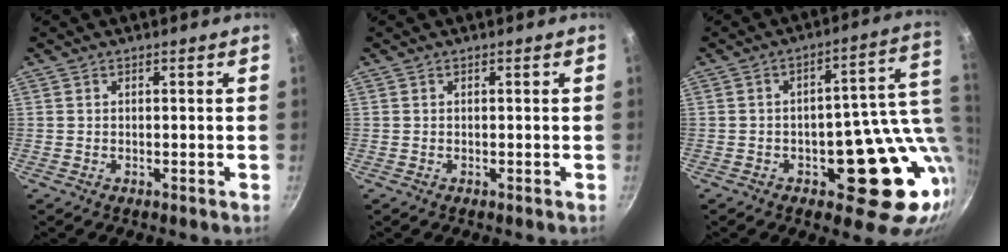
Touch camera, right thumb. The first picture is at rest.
{"total": 0.0}
{"total": 16.0, "force": [-0.2, 8.9, 13.3], "torque": [-0.115, 0.008, 0.006]}